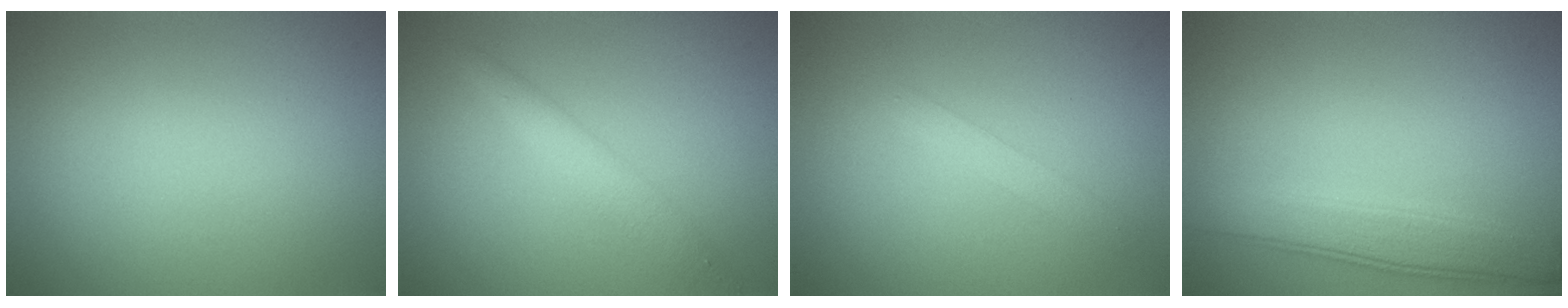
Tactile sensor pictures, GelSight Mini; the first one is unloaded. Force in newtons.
{"total": 2.3, "press": 2.3, "slide": 0.1}
{"total": 1.4, "press": 1.4, "slide": 0.1}
{"total": 4.2, "press": 4.2, "slide": 0.2}